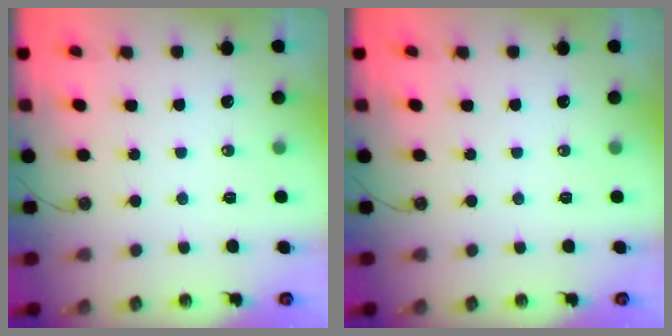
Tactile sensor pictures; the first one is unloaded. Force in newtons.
{"total": 0.0}